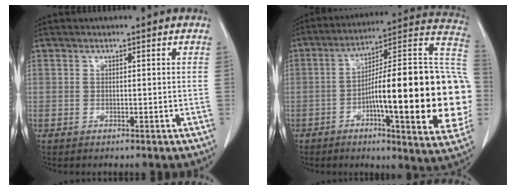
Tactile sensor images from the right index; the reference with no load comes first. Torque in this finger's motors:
{"motor_torque": [2.14, 0.00, 1.05, 0.19]}